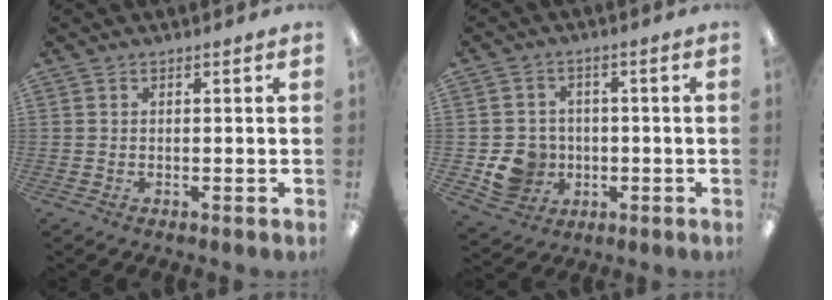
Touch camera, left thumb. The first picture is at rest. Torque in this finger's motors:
{"motor_torque": [-0.51, 0.63, 0.20, -0.17, 0.00]}